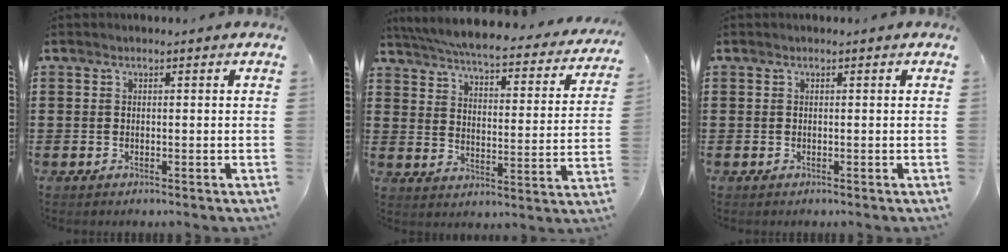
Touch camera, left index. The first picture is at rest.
{"total": 5.5, "force": [5.2, -0.2, 1.8], "torque": [-0.064, -0.042, 0.085]}
{"total": 0.0}